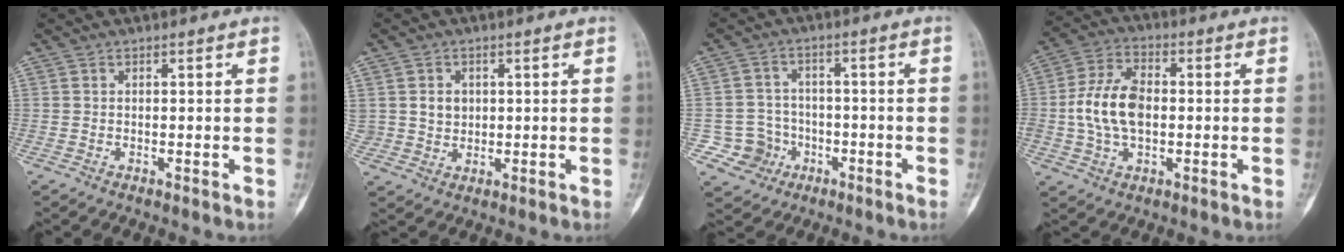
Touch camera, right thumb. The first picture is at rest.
{"total": 4.1, "force": [0.8, 3.6, 1.8], "torque": [-0.013, -0.002, 0.020]}
{"total": 6.9, "force": [-2.7, 6.3, 0.5], "torque": [0.024, 0.022, -0.041]}
{"total": 11.8, "force": [-0.4, 7.3, 9.2], "torque": [-0.175, 0.020, -0.010]}